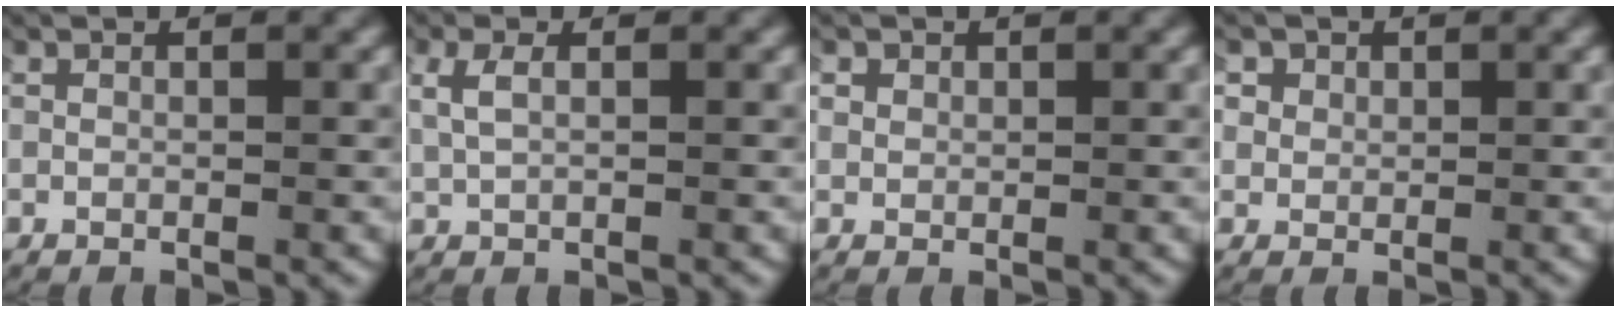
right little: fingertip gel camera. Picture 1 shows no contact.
{"total": 1.7, "force": [0.8, 0.6, 1.3], "torque": [-0.031, 0.005, 0.017]}
{"total": 1.1, "force": [0.3, 1.0, 0.2], "torque": [-0.011, 0.001, 0.003]}
{"total": 2.5, "force": [0.7, 2.2, 0.8], "torque": [-0.034, -0.002, 0.008]}